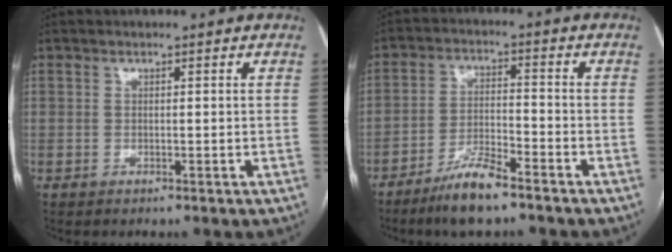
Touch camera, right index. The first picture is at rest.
{"total": 7.7, "force": [-5.8, 1.0, 5.0], "torque": [-0.099, -0.012, -0.107]}